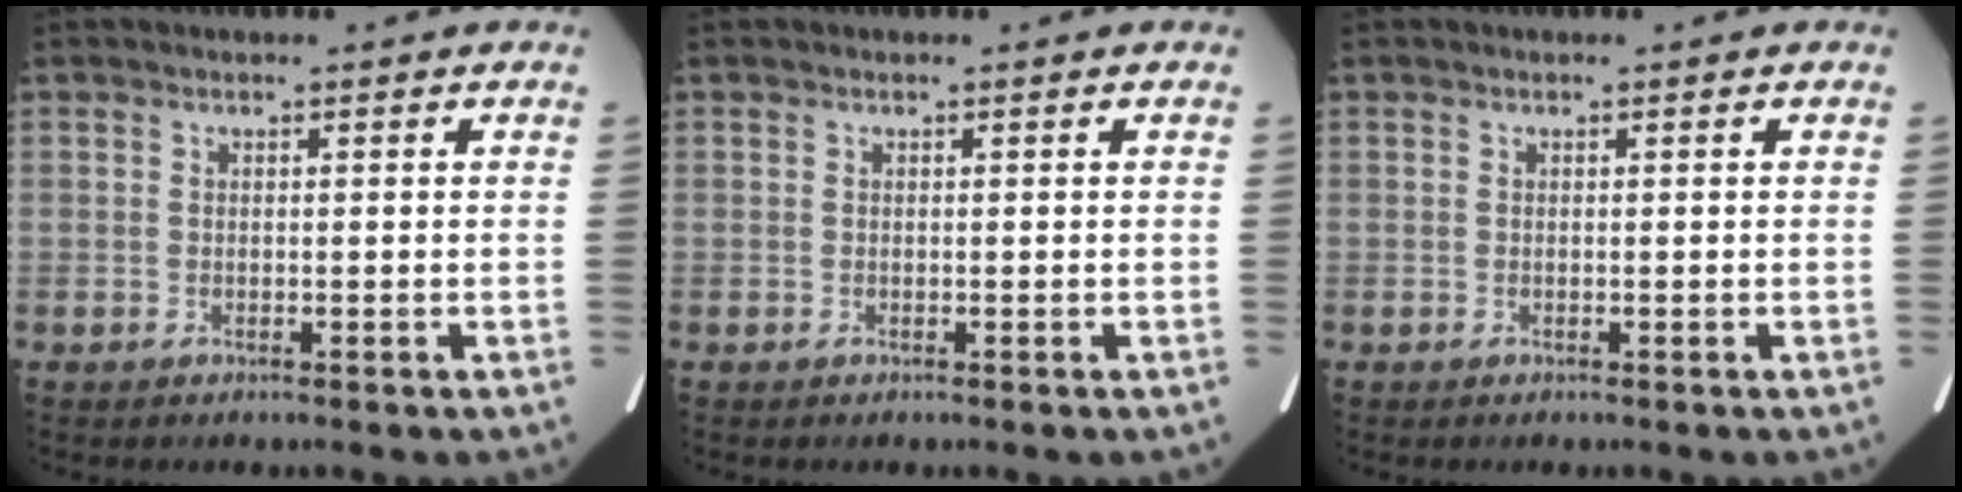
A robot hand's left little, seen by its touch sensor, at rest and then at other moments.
{"total": 0.0}
{"total": 0.0}